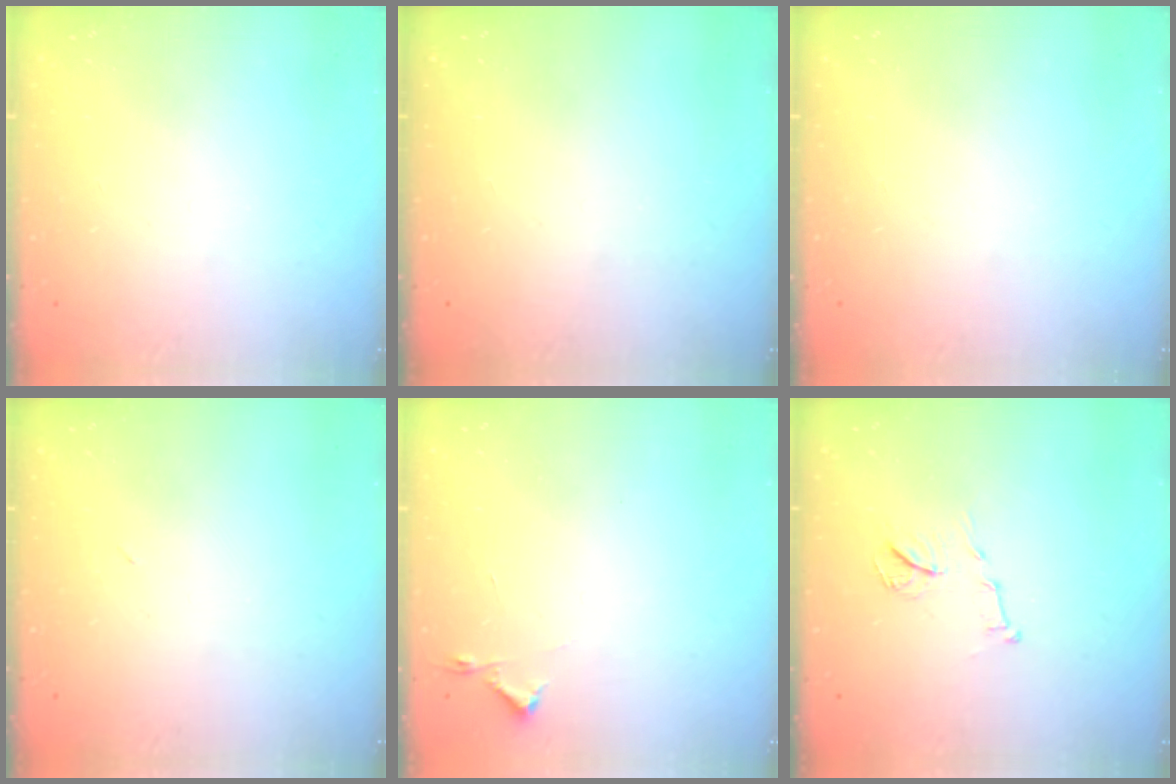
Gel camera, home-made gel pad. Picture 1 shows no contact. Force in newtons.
{"total": 0.0}
{"total": 0.0}
{"total": 2.9, "press": 2.9, "slide": 0.7}
{"total": 2.7, "press": 2.6, "slide": 0.4}
{"total": 9.0, "press": 9.0, "slide": 0.2}